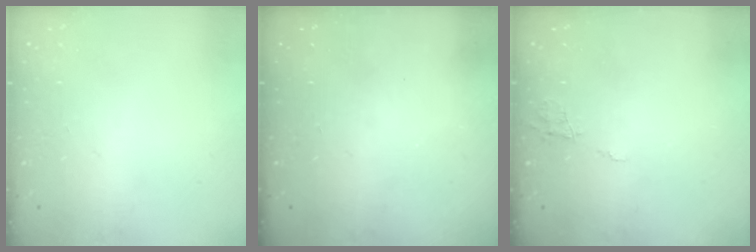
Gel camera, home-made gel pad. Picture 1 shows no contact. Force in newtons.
{"total": 0.0}
{"total": 6.2, "press": 6.2, "slide": 0.5}